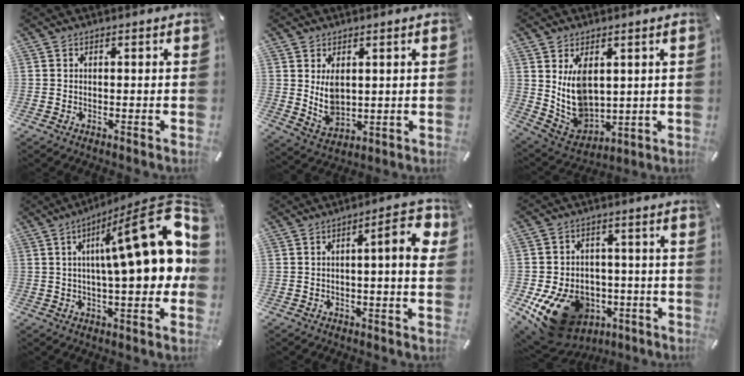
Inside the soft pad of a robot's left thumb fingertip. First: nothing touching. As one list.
[{"total": 6.4, "force": [2.1, 4.4, 4.2], "torque": [-0.082, -0.011, 0.039]}, {"total": 10.4, "force": [3.7, 7.3, 6.4], "torque": [-0.147, -0.026, 0.072]}, {"total": 26.2, "force": [5.8, 7.8, 24.3], "torque": [-0.333, -0.052, 0.090]}, {"total": 9.0, "force": [1.4, 1.9, 8.7], "torque": [-0.110, -0.010, 0.014]}, {"total": 16.1, "force": [-6.8, 11.9, 8.3], "torque": [-0.144, 0.034, -0.103]}]